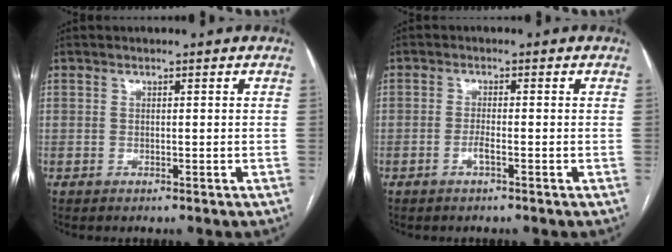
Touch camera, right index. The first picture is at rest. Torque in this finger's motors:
{"motor_torque": [0.36, -0.06, 0.02, 0.00]}